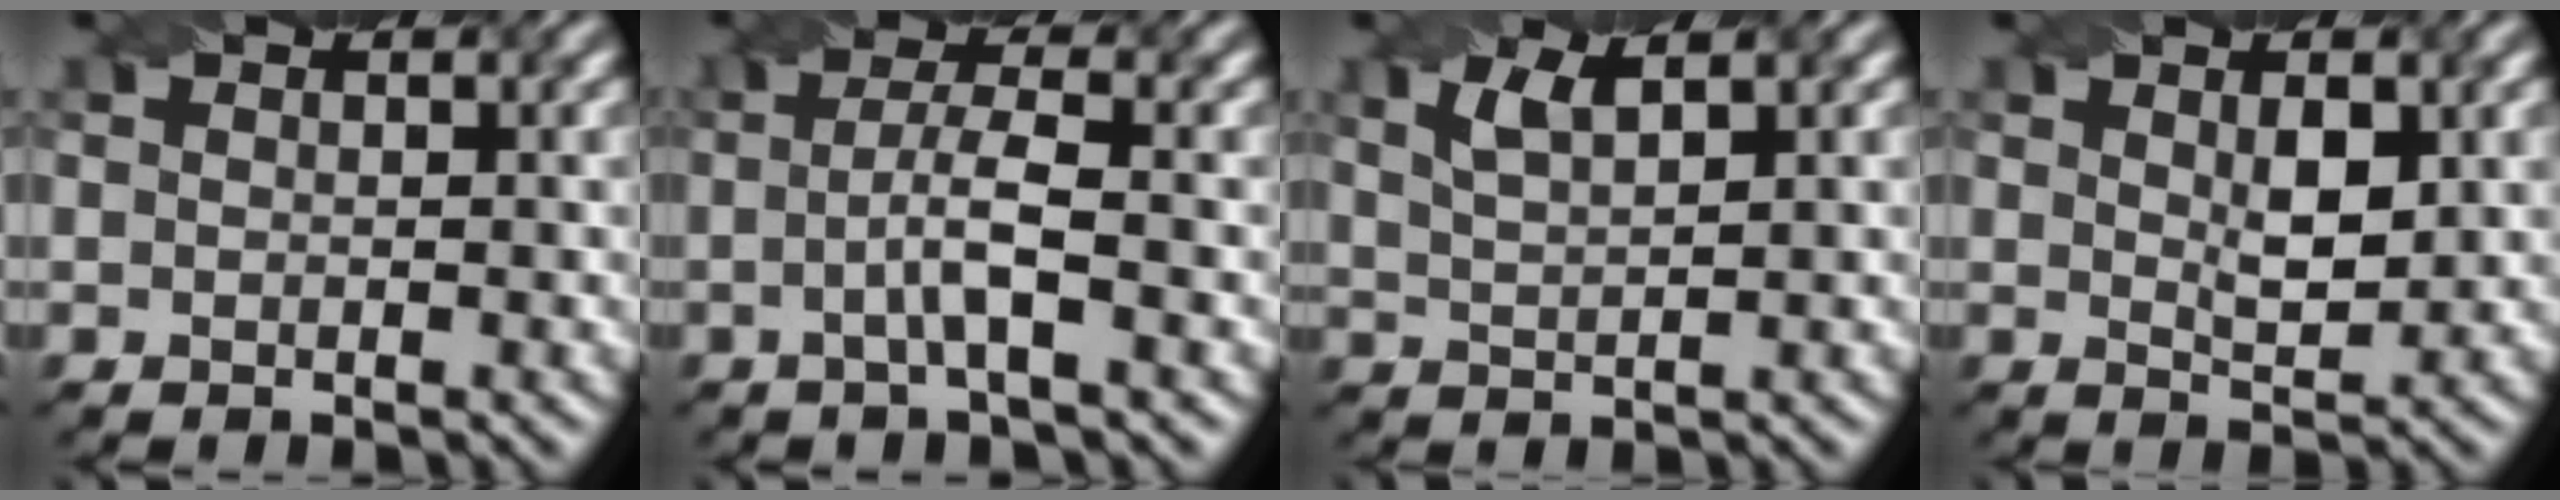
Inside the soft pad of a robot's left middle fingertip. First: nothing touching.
{"total": 3.3, "force": [-0.5, 0.5, 3.2], "torque": [-0.060, 0.002, -0.013]}
{"total": 2.6, "force": [1.5, 0.7, 2.0], "torque": [-0.042, 0.001, 0.032]}
{"total": 2.7, "force": [0.8, 1.0, 2.3], "torque": [-0.043, -0.004, 0.018]}